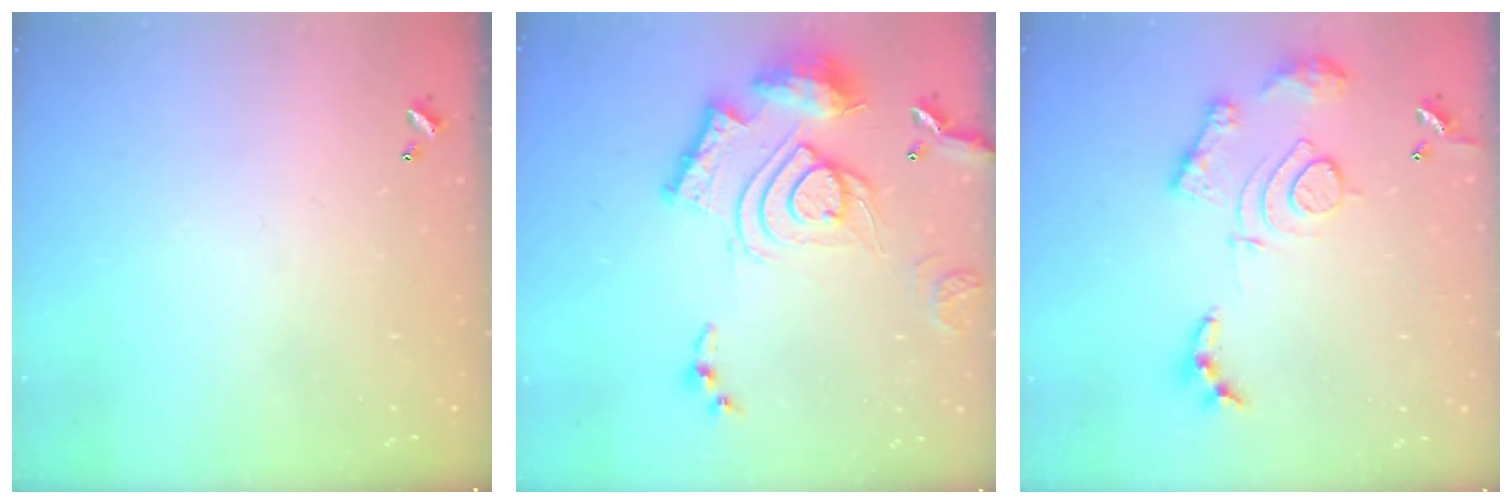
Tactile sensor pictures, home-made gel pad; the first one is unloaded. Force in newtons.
{"total": 20.1, "press": 20.0, "slide": 1.9}
{"total": 14.5, "press": 14.4, "slide": 1.3}